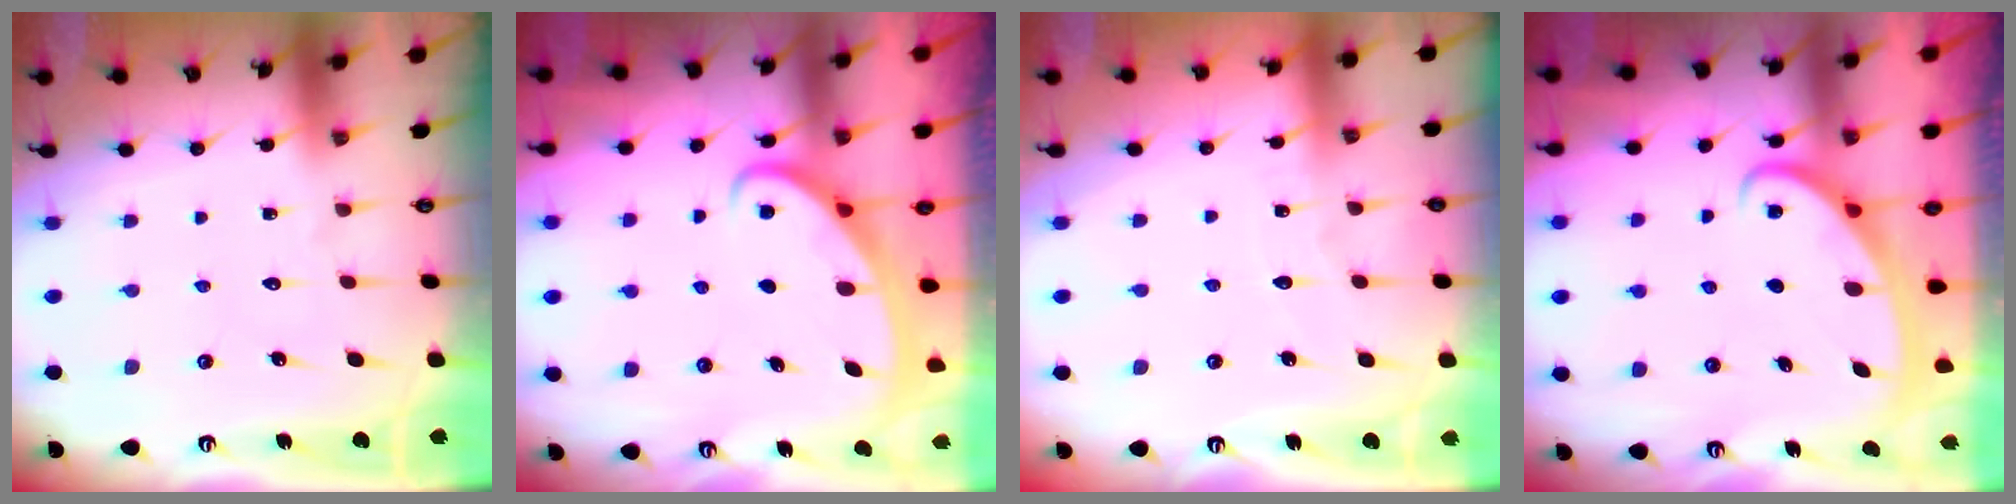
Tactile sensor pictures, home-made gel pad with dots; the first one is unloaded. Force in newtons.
{"total": 3.0, "press": 3.0, "slide": 0.4}
{"total": 2.3, "press": 2.3, "slide": 0.1}
{"total": 2.7, "press": 2.7, "slide": 0.4}